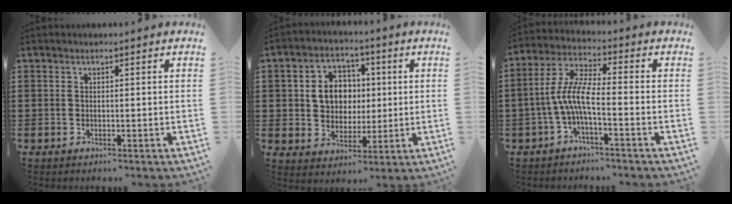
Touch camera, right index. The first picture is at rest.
{"total": 7.0, "force": [0.9, 6.0, 3.5], "torque": [-0.074, 0.016, 0.011]}
{"total": 6.9, "force": [-2.2, 1.4, 6.3], "torque": [-0.152, -0.011, -0.049]}